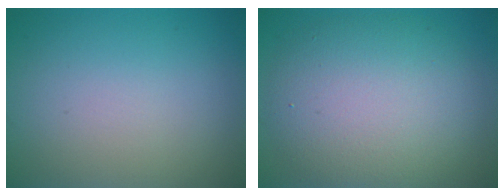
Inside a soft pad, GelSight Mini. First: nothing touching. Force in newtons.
{"total": 8.8, "press": 8.8, "slide": 0.7}